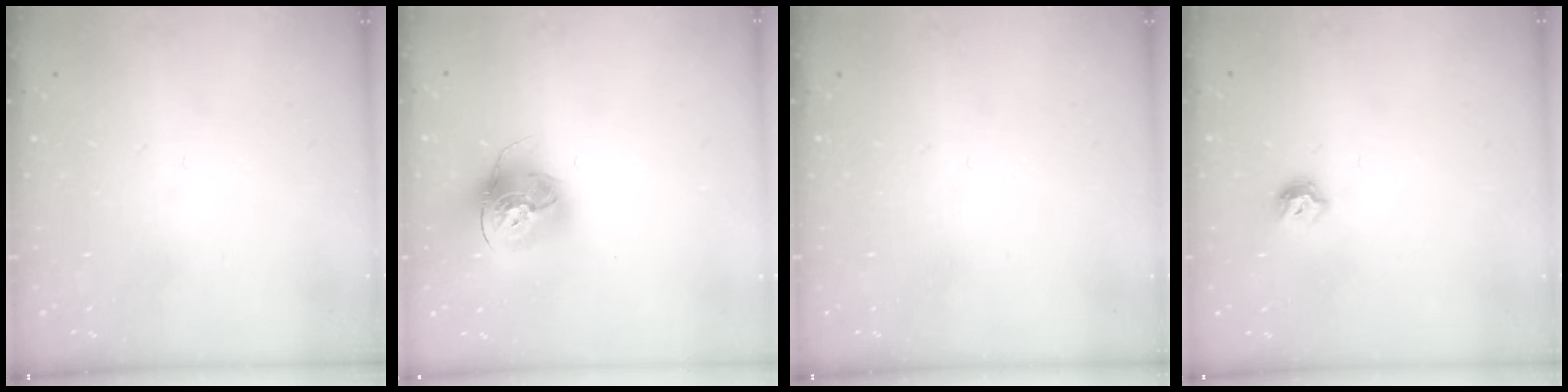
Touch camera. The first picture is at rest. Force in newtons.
{"total": 16.2, "press": 16.1, "slide": 1.8}
{"total": 0.0}
{"total": 5.6, "press": 5.5, "slide": 0.9}